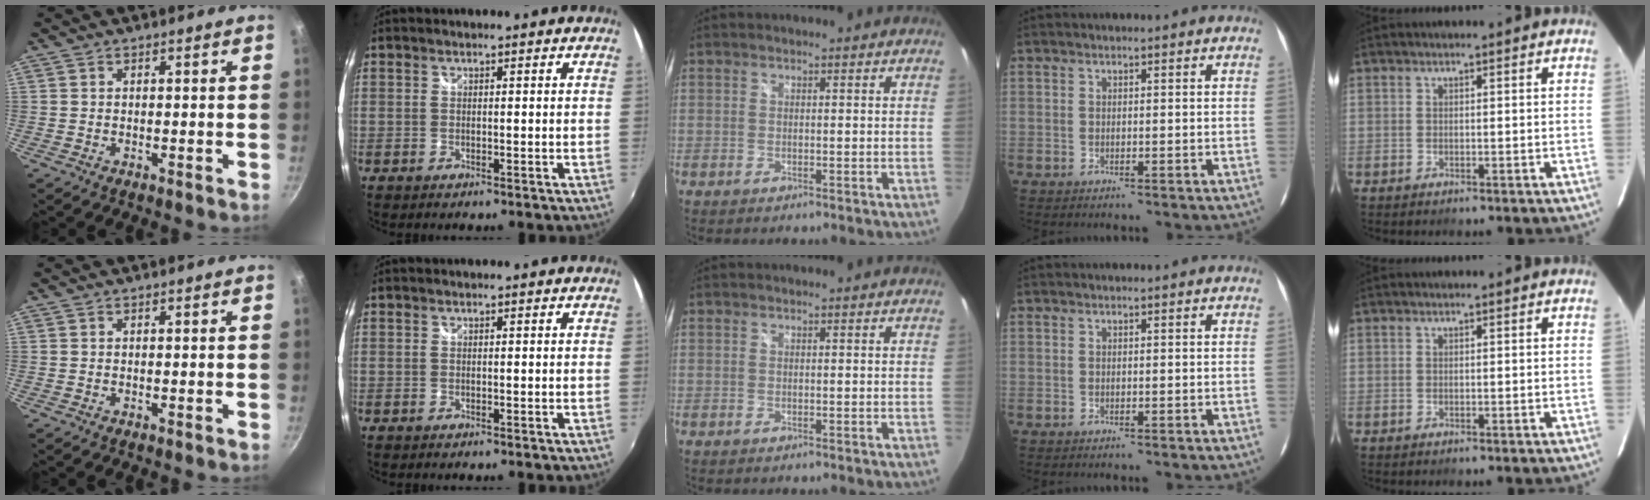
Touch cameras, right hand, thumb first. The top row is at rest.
{}